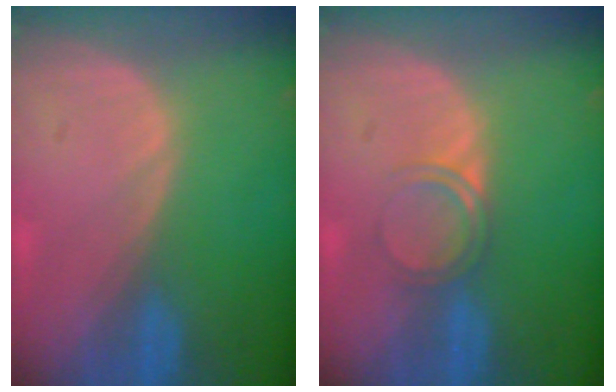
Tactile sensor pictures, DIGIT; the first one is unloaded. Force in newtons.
{"total": 2.8, "press": 2.8, "slide": 0.2}